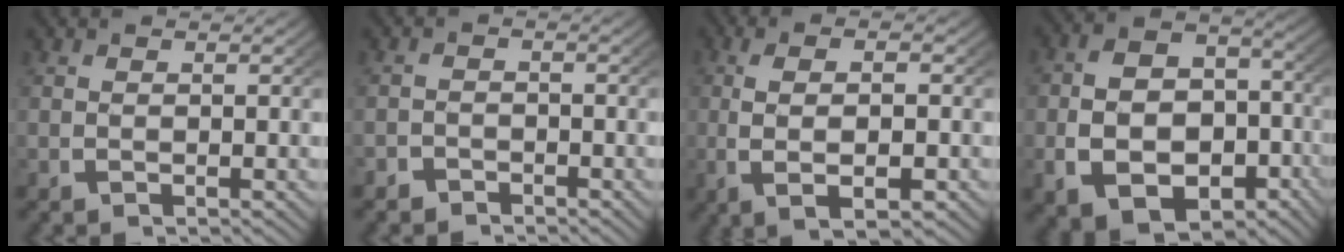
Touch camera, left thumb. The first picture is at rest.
{"total": 2.2, "force": [-1.9, 1.1, -0.1], "torque": [0.008, -0.012, -0.032]}
{"total": 6.0, "force": [-0.6, 2.5, 5.4], "torque": [-0.103, -0.005, -0.002]}
{"total": 11.3, "force": [-2.5, 8.1, 7.5], "torque": [-0.136, -0.033, -0.023]}